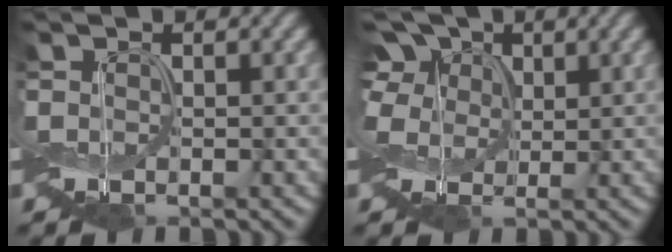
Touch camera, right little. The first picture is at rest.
{"total": 5.0, "force": [1.8, 3.8, 2.7], "torque": [-0.085, 0.029, 0.018]}